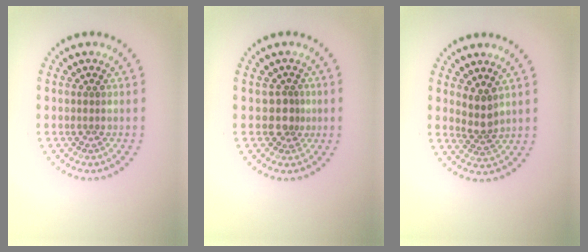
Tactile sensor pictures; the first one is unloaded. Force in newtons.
{"total": 2.0, "press": 1.4, "slide": 1.4}
{"total": 2.3, "press": 1.9, "slide": 1.4}